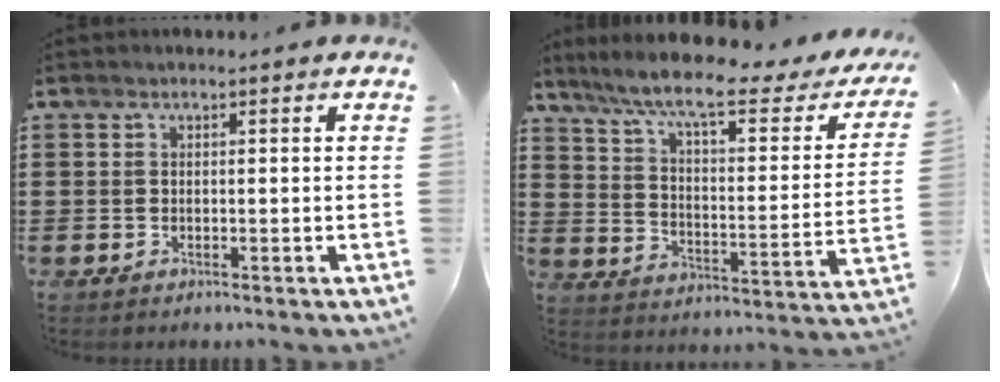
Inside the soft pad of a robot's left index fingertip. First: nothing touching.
{"total": 9.6, "force": [7.3, 1.2, 6.1], "torque": [-0.138, -0.043, 0.119]}